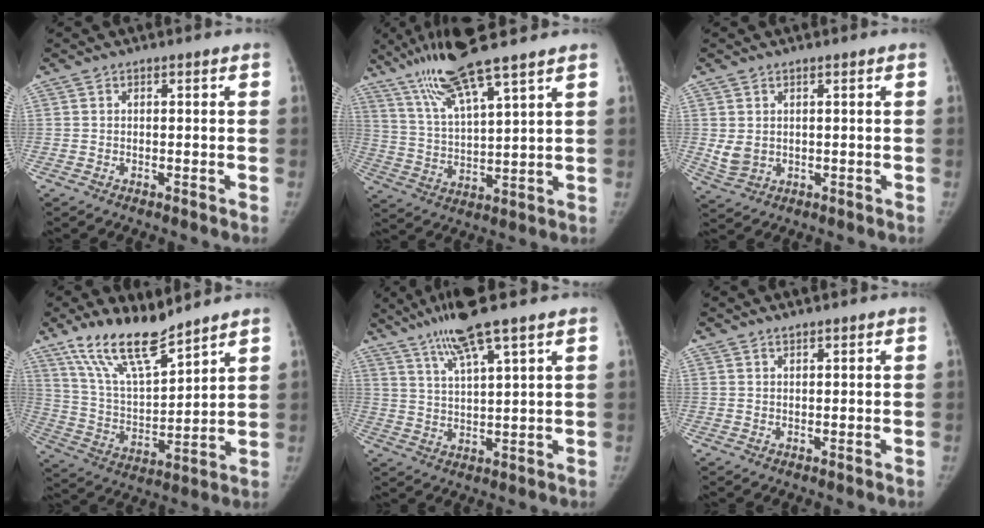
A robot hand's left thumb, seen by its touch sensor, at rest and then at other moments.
{"total": 14.1, "force": [10.4, 1.2, 9.5], "torque": [-0.178, -0.040, 0.200]}
{"total": 3.2, "force": [0.9, 2.2, 2.2], "torque": [-0.043, -0.007, 0.026]}
{"total": 15.1, "force": [11.7, 4.0, 8.6], "torque": [-0.141, -0.063, 0.230]}
{"total": 10.4, "force": [7.2, 0.4, 7.5], "torque": [-0.143, -0.021, 0.138]}
{"total": 1.2, "force": [1.1, 0.2, 0.4], "torque": [-0.005, -0.004, 0.021]}